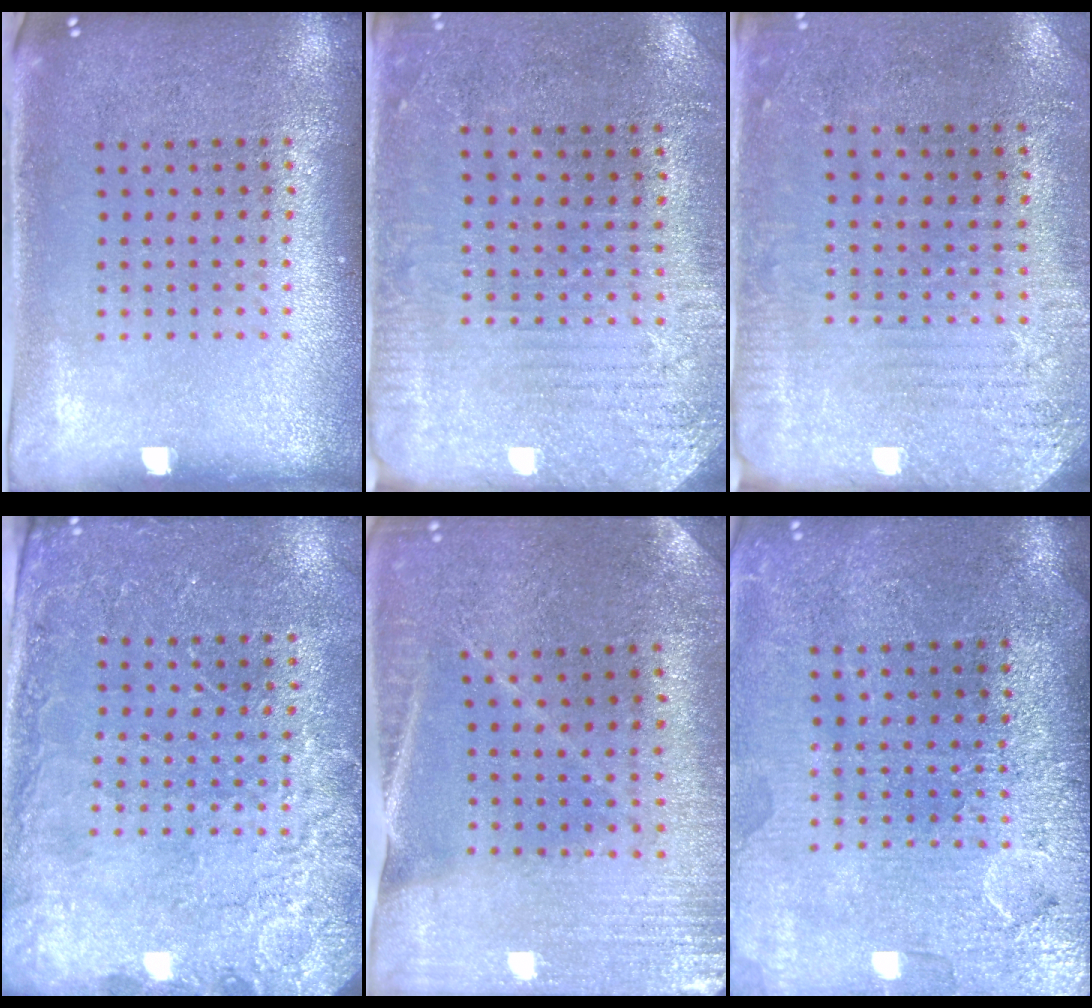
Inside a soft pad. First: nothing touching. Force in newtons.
{"total": 2.8, "press": 2.6, "slide": 1.2}
{"total": 2.8, "press": 2.4, "slide": 1.4}
{"total": 2.6, "press": 2.5, "slide": 0.5}
{"total": 0.9, "press": 0.9, "slide": 0.1}
{"total": 4.1, "press": 3.6, "slide": 1.9}